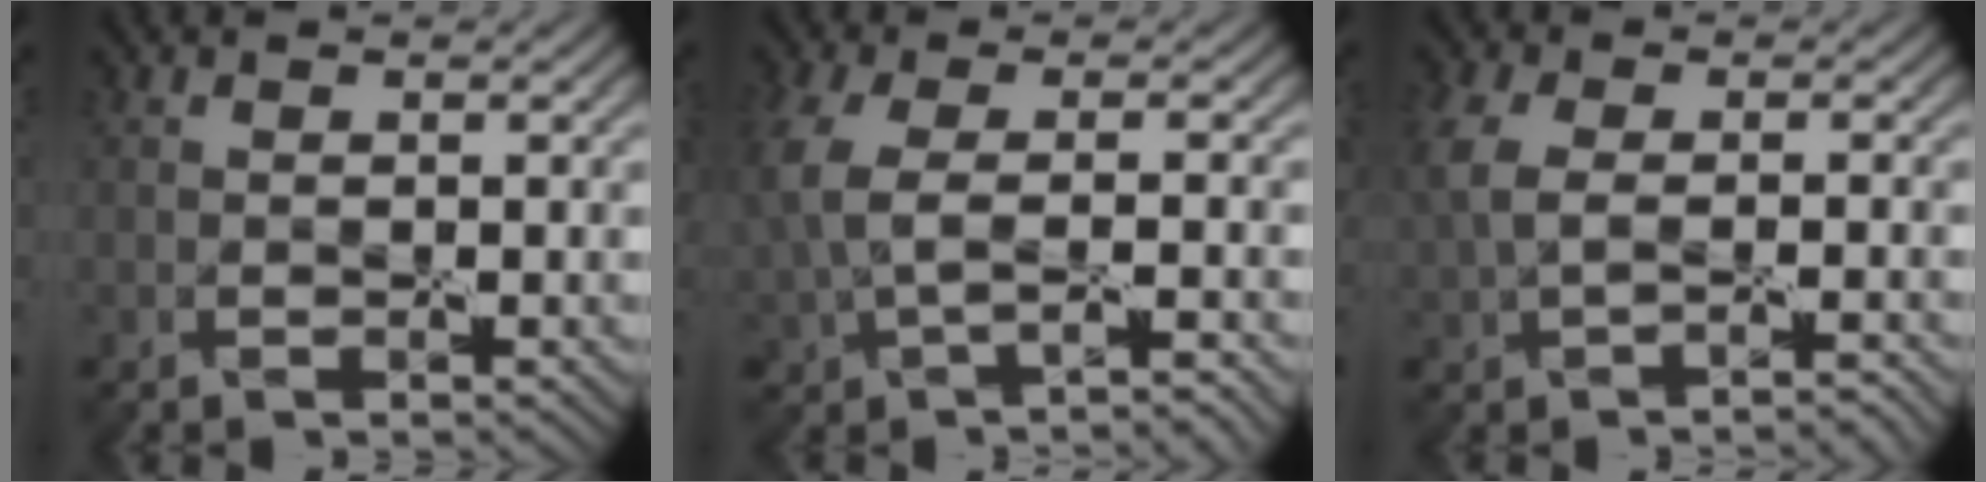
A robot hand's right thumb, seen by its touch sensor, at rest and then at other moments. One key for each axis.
{"total": 4.3, "fx": -0.8, "fy": 1.7, "fz": 3.9, "tx": -0.108, "ty": -0.008, "tz": -0.017}
{"total": 3.9, "fx": -0.4, "fy": 2.1, "fz": 3.3, "tx": -0.082, "ty": 0.000, "tz": -0.005}